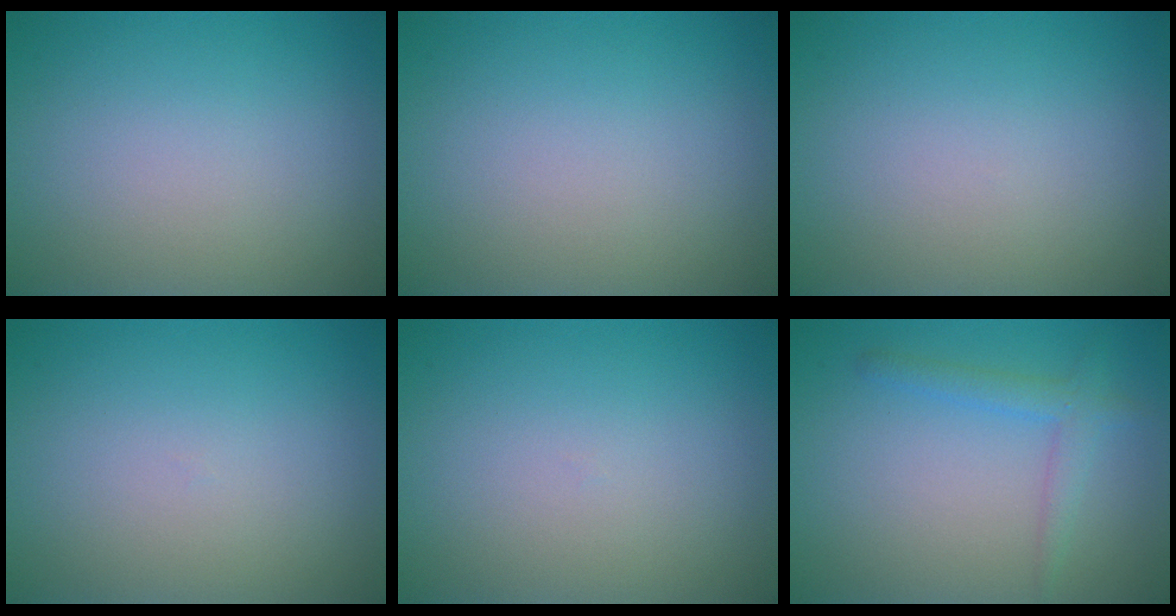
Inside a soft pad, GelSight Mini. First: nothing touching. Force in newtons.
{"total": 0.0}
{"total": 0.0}
{"total": 0.0}
{"total": 0.0}
{"total": 2.2, "press": 2.2, "slide": 0.0}